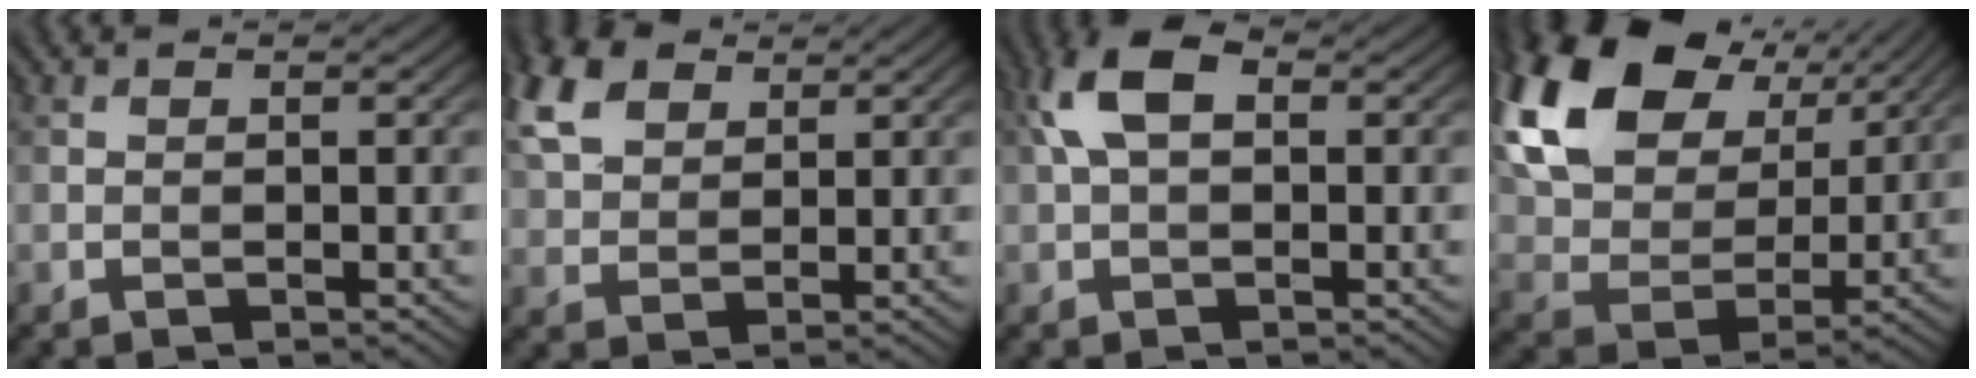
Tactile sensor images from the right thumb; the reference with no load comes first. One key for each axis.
{"total": 7.7, "fx": 3.9, "fy": 4.8, "fz": 4.7, "tx": -0.133, "ty": 0.020, "tz": 0.079}
{"total": 5.6, "fx": 1.3, "fy": 3.1, "fz": 4.6, "tx": -0.101, "ty": 0.015, "tz": 0.018}
{"total": 19.2, "fx": 9.0, "fy": 12.5, "fz": 11.4, "tx": -0.279, "ty": 0.038, "tz": 0.156}